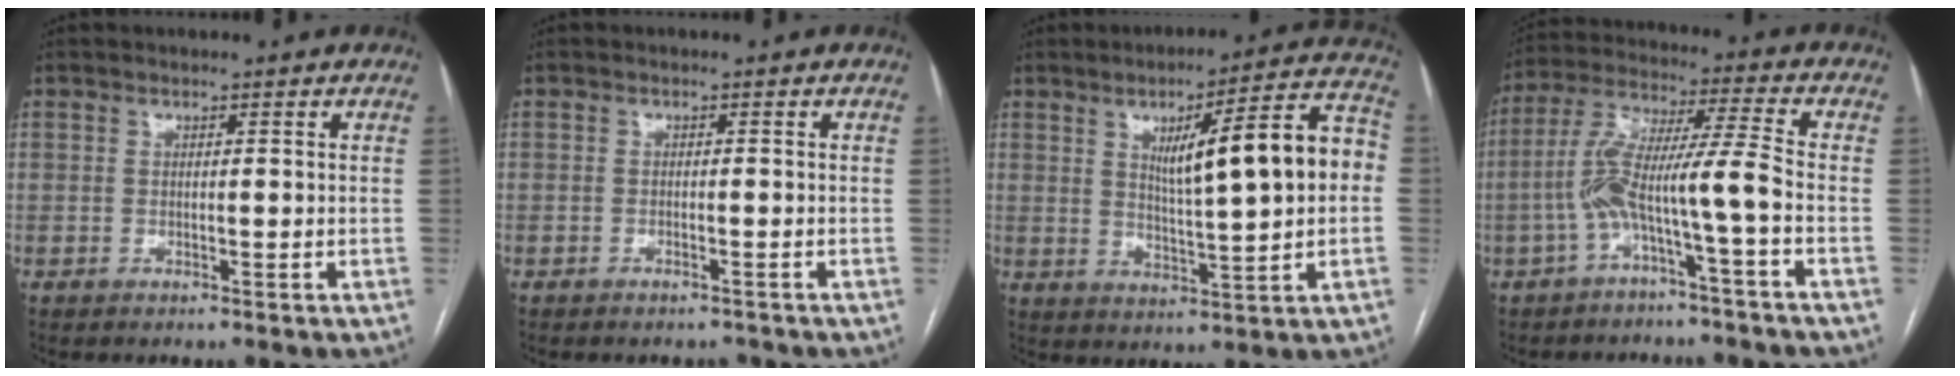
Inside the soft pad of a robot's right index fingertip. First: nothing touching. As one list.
[{"total": 1.2, "force": [-1.2, 0.4, 0.1], "torque": [-0.005, -0.001, -0.010]}, {"total": 14.7, "force": [1.9, 1.8, 14.4], "torque": [-0.203, 0.029, 0.033]}, {"total": 9.5, "force": [-3.4, -0.5, 8.8], "torque": [-0.178, 0.032, -0.066]}]